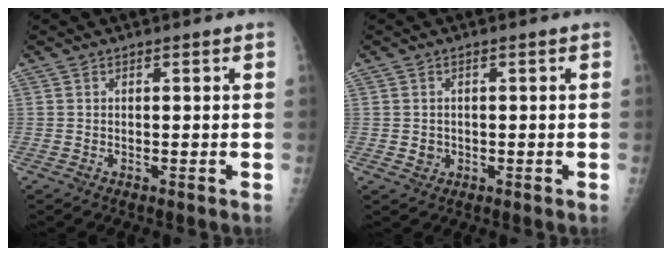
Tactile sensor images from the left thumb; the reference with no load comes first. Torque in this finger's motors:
{"motor_torque": [-0.19, 0.01, -0.08, -0.09, 0.00]}